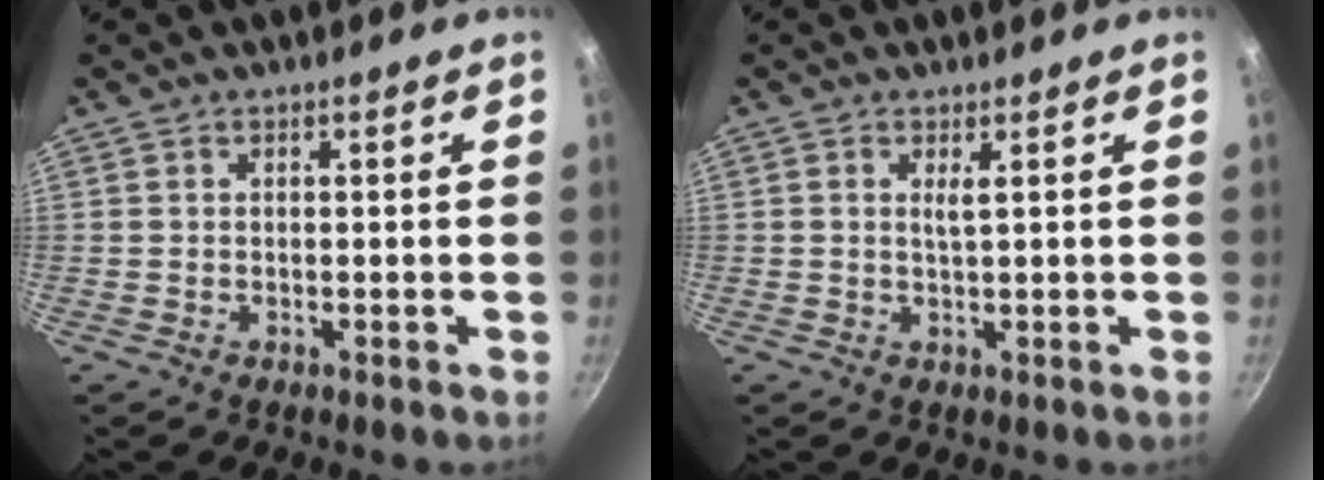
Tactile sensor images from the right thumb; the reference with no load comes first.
{"total": 1.4, "force": [0.5, 0.1, 1.3], "torque": [-0.028, -0.002, 0.011]}